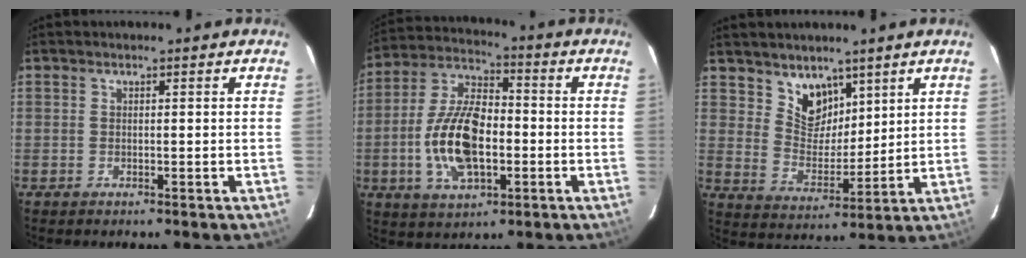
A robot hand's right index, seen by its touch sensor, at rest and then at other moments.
{"total": 15.2, "force": [-3.1, 7.6, 12.8], "torque": [-0.265, 0.007, -0.054]}
{"total": 7.8, "force": [5.4, 5.0, 2.5], "torque": [-0.035, -0.001, 0.109]}